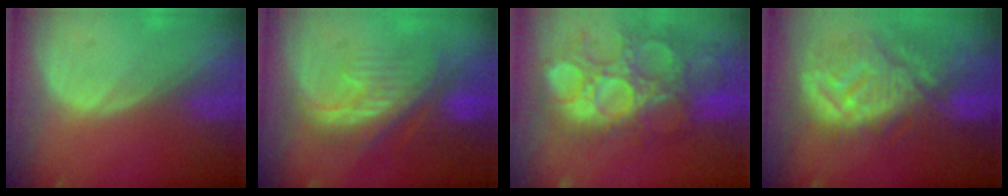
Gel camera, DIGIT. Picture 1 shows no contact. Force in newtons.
{"total": 9.7, "press": 8.9, "slide": 3.8}
{"total": 13.3, "press": 12.2, "slide": 5.4}
{"total": 12.2, "press": 11.0, "slide": 5.4}